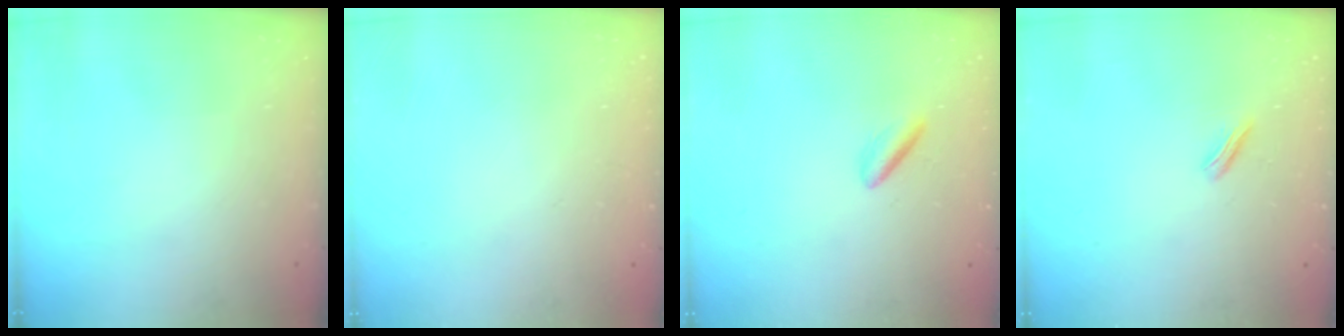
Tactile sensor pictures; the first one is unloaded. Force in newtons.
{"total": 2.2, "press": 2.2, "slide": 0.1}
{"total": 2.4, "press": 2.2, "slide": 0.8}
{"total": 2.3, "press": 2.2, "slide": 0.7}